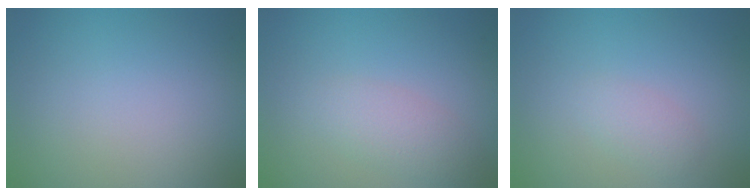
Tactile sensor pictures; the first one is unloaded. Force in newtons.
{"total": 2.3, "press": 2.3, "slide": 0.1}
{"total": 1.4, "press": 1.4, "slide": 0.1}